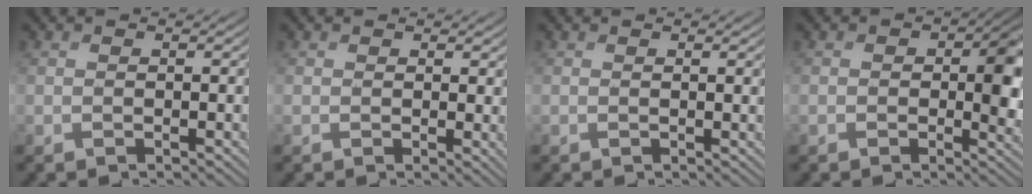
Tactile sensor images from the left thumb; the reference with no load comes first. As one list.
[{"total": 1.5, "force": [0.9, 0.7, 1.0], "torque": [-0.012, -0.006, 0.016]}, {"total": 1.1, "force": [0.5, 0.1, 0.9], "torque": [-0.015, 0.000, 0.007]}, {"total": 5.5, "force": [0.1, 3.6, 4.2], "torque": [-0.052, -0.015, -0.001]}]